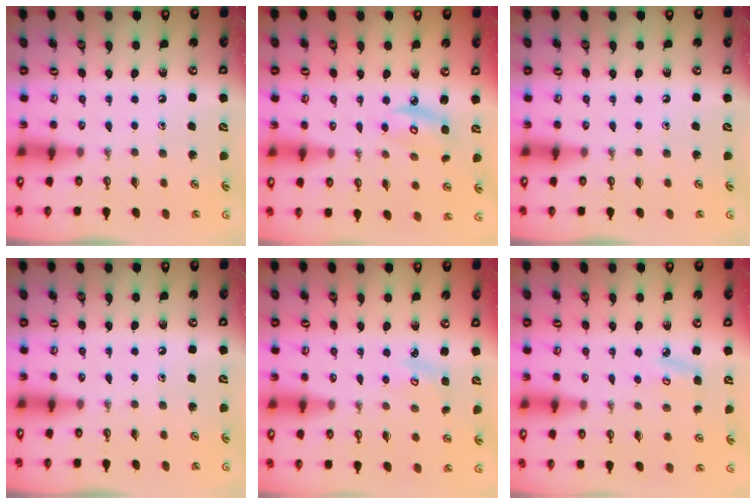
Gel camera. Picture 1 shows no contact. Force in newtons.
{"total": 4.4, "press": 4.4, "slide": 0.2}
{"total": 0.0}
{"total": 0.0}
{"total": 2.9, "press": 2.8, "slide": 0.3}
{"total": 5.5, "press": 5.5, "slide": 0.6}